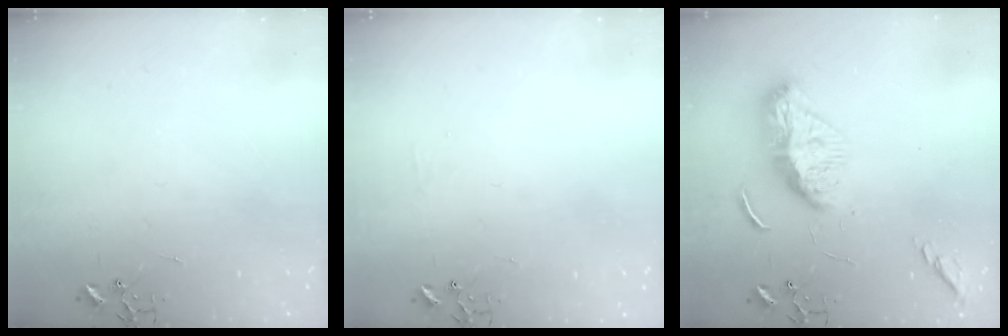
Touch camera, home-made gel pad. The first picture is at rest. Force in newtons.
{"total": 4.6, "press": 4.6, "slide": 0.7}
{"total": 13.7, "press": 13.6, "slide": 1.2}